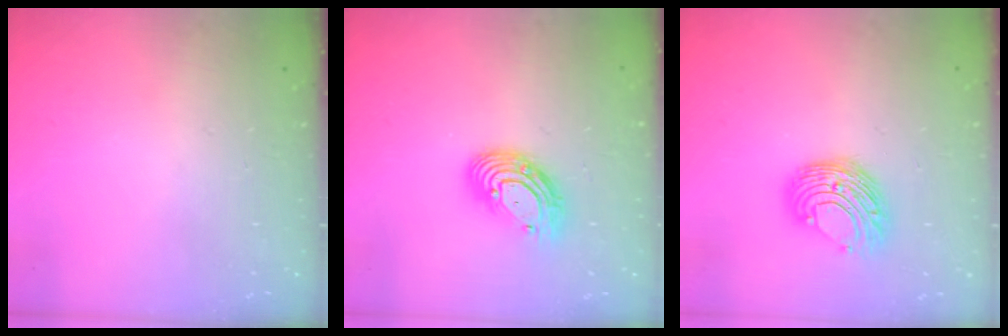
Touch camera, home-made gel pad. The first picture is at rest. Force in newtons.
{"total": 11.1, "press": 11.1, "slide": 0.7}
{"total": 9.1, "press": 9.1, "slide": 0.4}